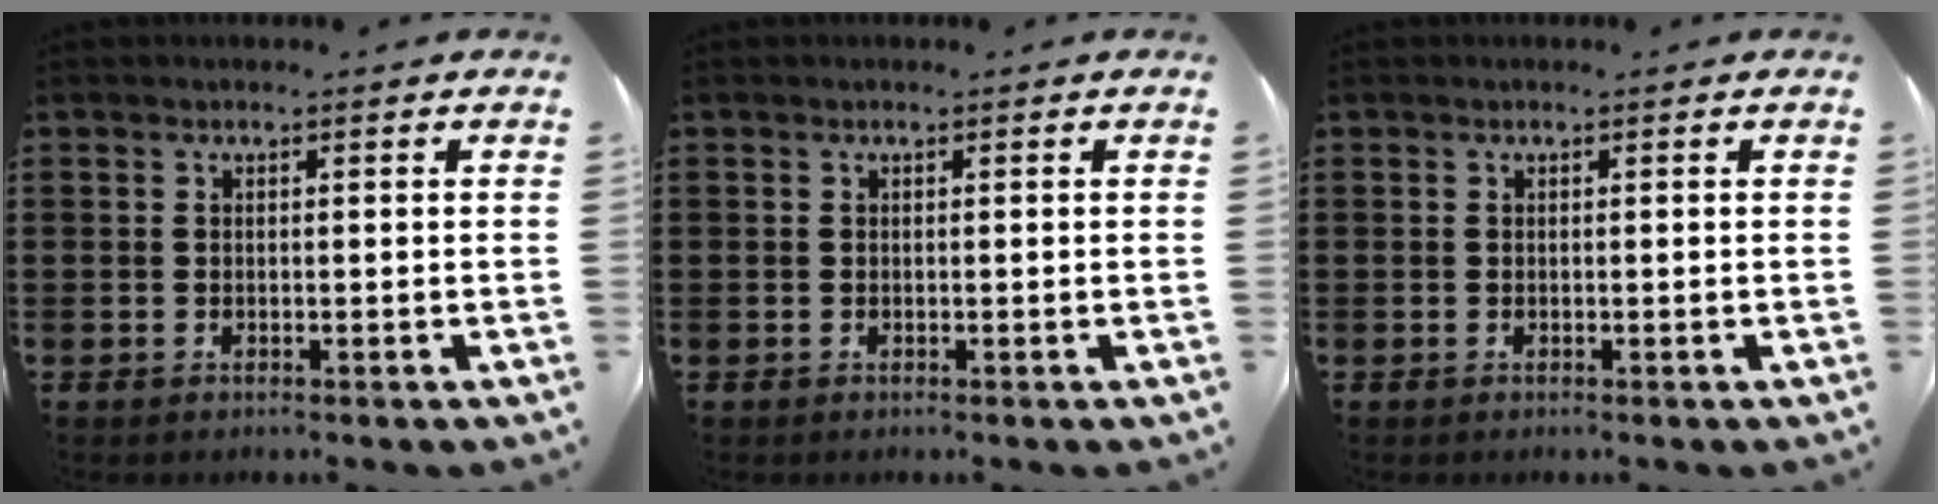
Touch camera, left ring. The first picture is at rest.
{"total": 0.0}
{"total": 0.0}